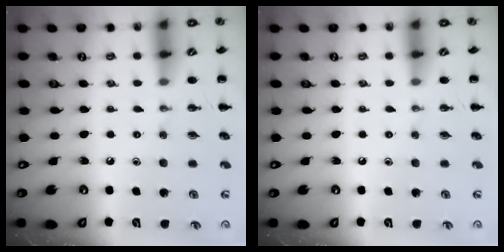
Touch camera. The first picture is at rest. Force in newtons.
{"total": 0.0}